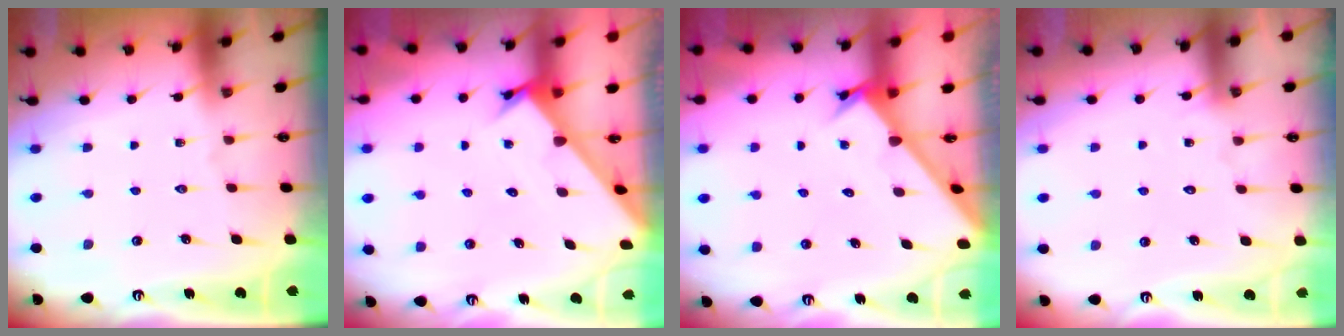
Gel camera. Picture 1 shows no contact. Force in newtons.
{"total": 2.2, "press": 2.2, "slide": 0.1}
{"total": 2.7, "press": 2.7, "slide": 0.2}
{"total": 5.4, "press": 5.4, "slide": 0.3}